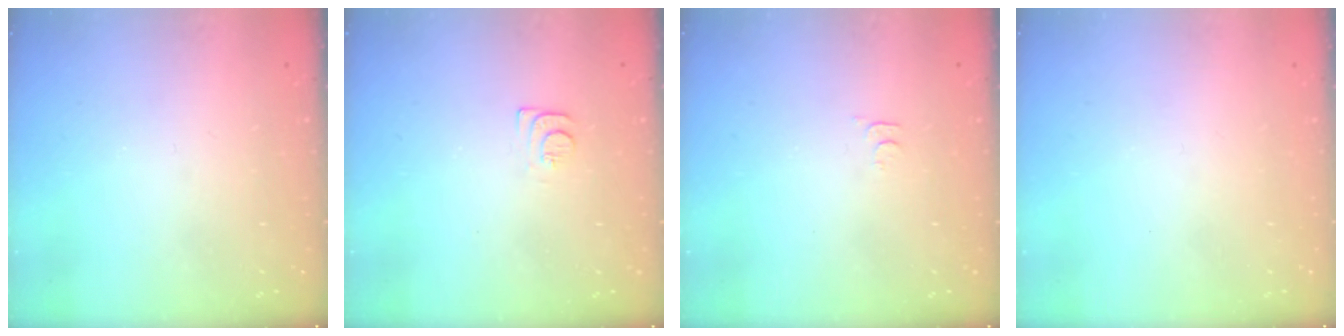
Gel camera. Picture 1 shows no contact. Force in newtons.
{"total": 6.7, "press": 6.7, "slide": 0.6}
{"total": 3.4, "press": 3.4, "slide": 0.5}
{"total": 1.5, "press": 1.5, "slide": 0.1}